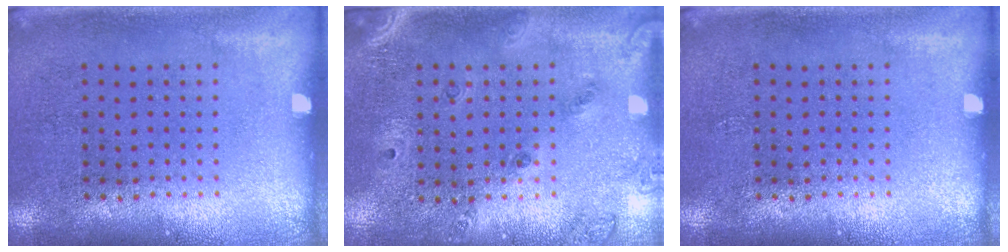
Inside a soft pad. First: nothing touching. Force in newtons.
{"total": 1.5, "press": 1.3, "slide": 0.7}
{"total": 0.0}